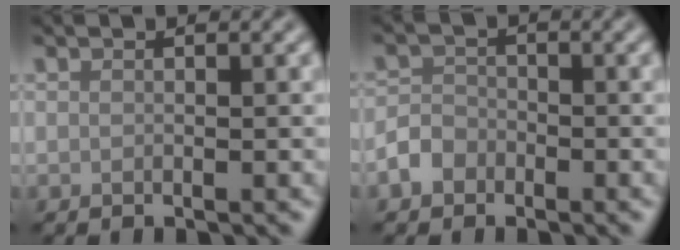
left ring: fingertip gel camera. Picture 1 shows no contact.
{"total": 2.2, "force": [-1.3, 1.6, 0.7], "torque": [-0.007, 0.007, -0.032]}